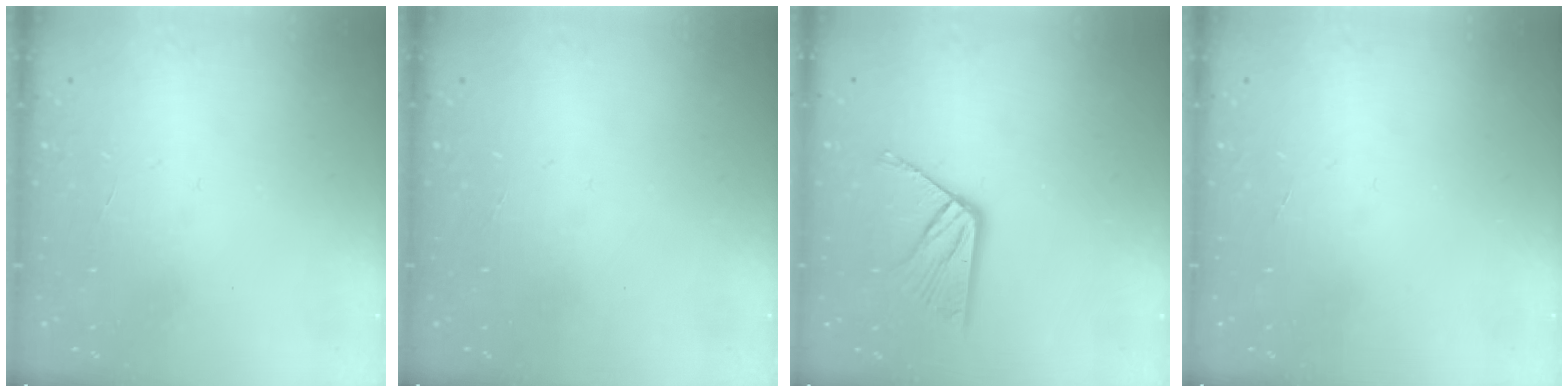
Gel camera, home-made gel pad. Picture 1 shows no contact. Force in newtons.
{"total": 0.0}
{"total": 10.0, "press": 10.0, "slide": 0.9}
{"total": 0.0}